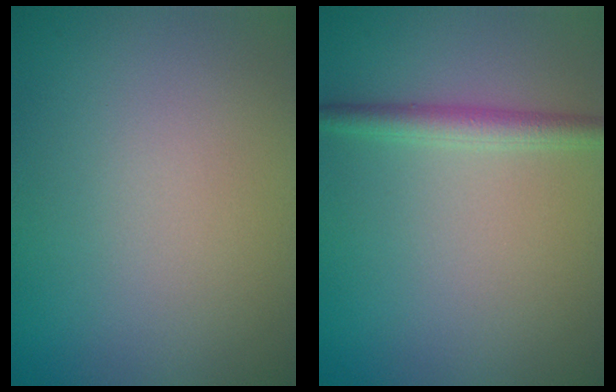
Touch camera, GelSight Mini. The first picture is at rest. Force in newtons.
{"total": 2.4, "press": 2.4, "slide": 0.1}